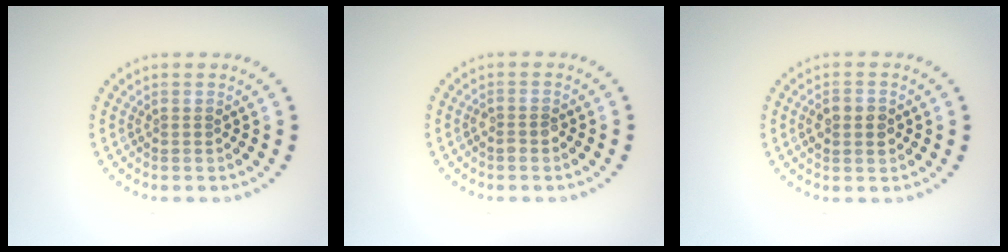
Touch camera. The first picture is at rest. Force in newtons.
{"total": 1.0, "press": 1.0, "slide": 0.3}
{"total": 2.7, "press": 2.7, "slide": 0.1}